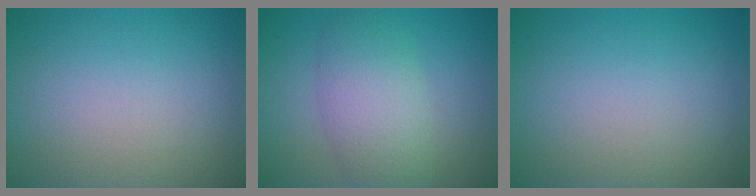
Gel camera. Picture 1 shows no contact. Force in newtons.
{"total": 5.4, "press": 5.4, "slide": 0.3}
{"total": 0.0}